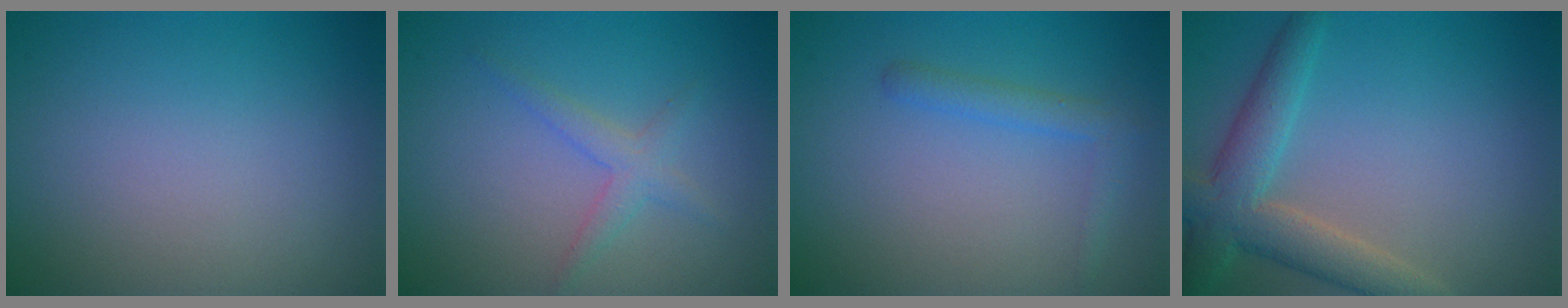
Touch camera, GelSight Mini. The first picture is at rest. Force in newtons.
{"total": 1.8, "press": 1.8, "slide": 0.0}
{"total": 1.7, "press": 1.7, "slide": 0.1}
{"total": 4.8, "press": 4.8, "slide": 0.1}